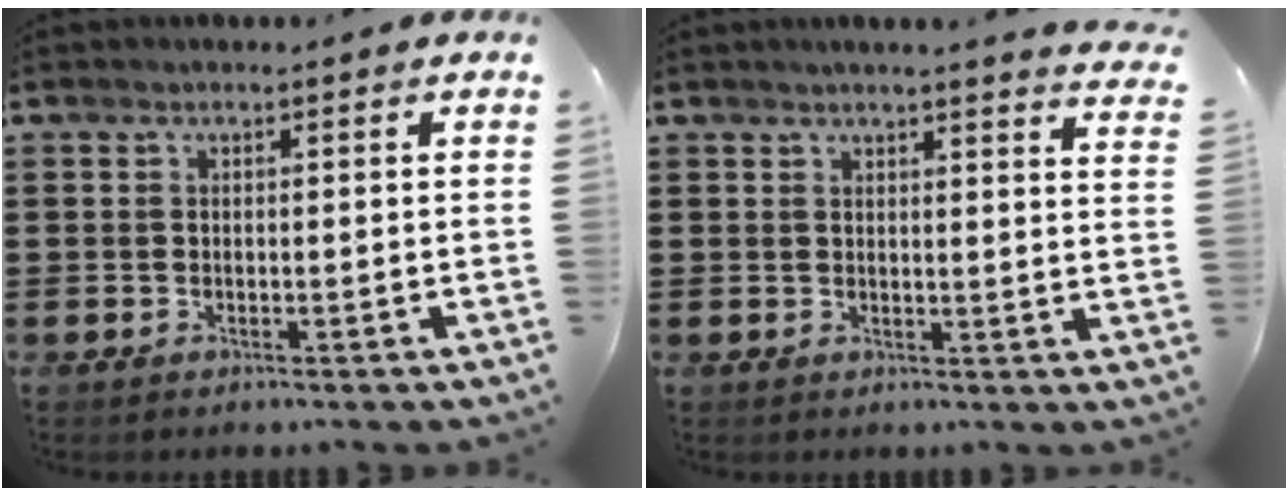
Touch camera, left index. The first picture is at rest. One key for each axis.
{"total": 2.8, "fx": 2.6, "fy": -0.6, "fz": 0.8, "tx": -0.023, "ty": -0.011, "tz": 0.047}